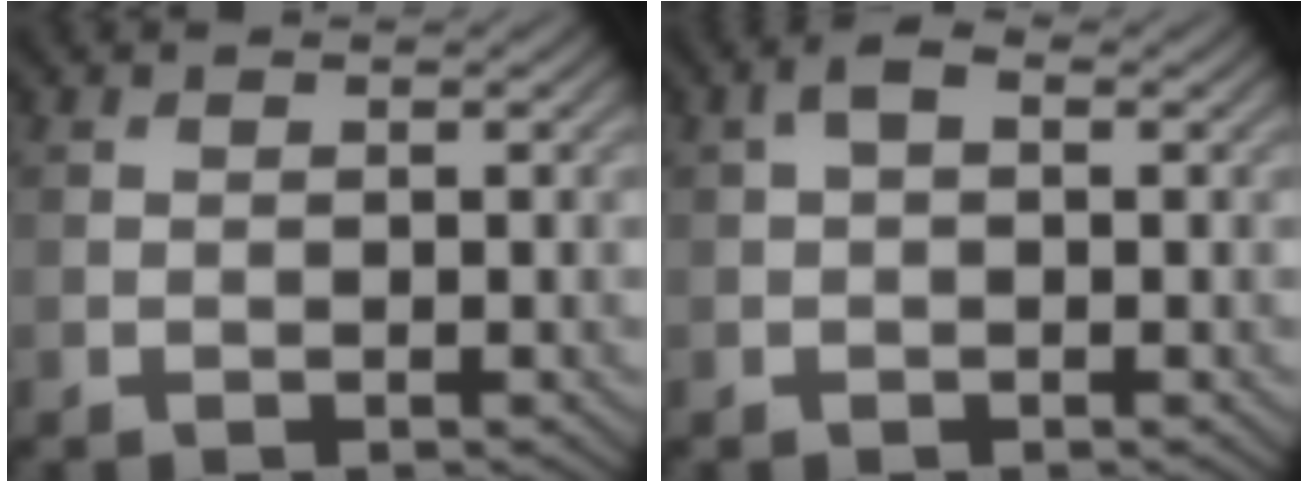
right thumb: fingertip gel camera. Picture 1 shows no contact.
{"total": 2.1, "force": [0.5, 1.1, 1.7], "torque": [-0.034, 0.008, 0.005]}